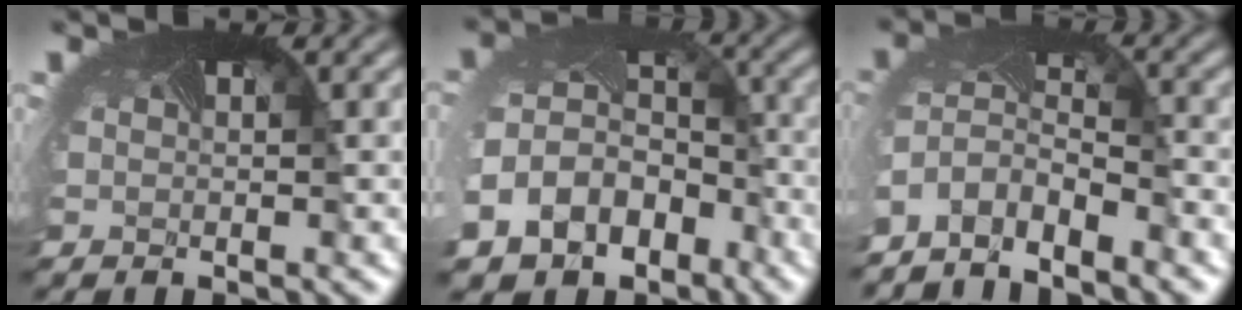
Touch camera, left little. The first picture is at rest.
{"total": 13.5, "force": [-7.2, 10.3, 5.0], "torque": [-0.145, -0.063, -0.096]}
{"total": 4.5, "force": [-4.0, 1.2, 1.6], "torque": [-0.055, -0.021, -0.076]}